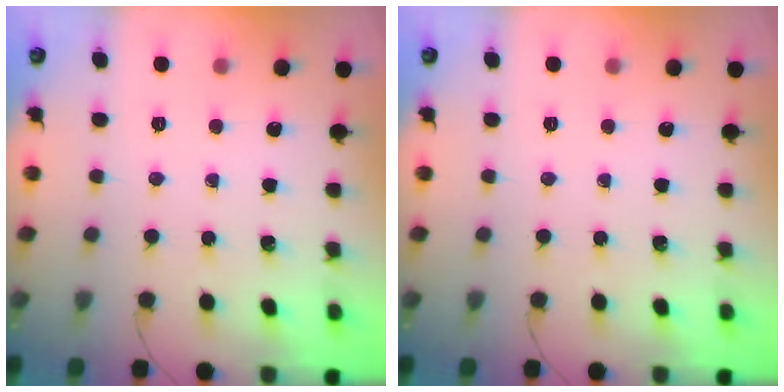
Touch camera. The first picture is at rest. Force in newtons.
{"total": 0.0}